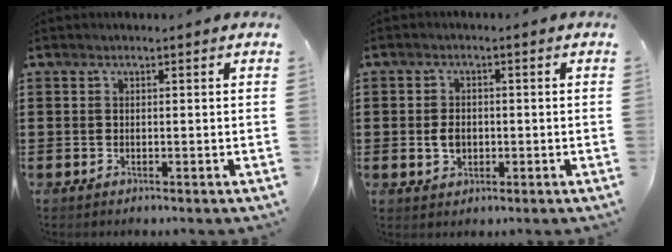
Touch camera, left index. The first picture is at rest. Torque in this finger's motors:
{"motor_torque": [0.34, 0.28, 0.12, 0.06]}